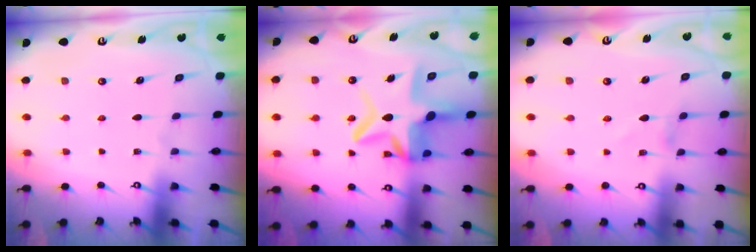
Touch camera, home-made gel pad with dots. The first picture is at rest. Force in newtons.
{"total": 12.1, "press": 11.9, "slide": 1.8}
{"total": 0.0}